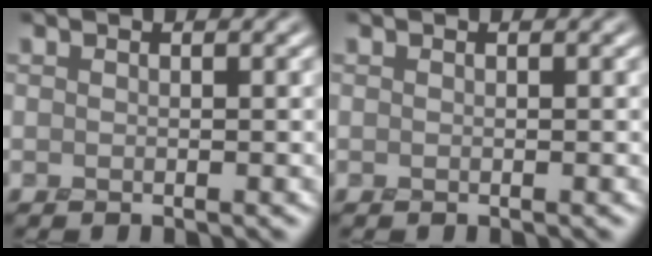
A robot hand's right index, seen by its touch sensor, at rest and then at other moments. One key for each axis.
{"total": 0.0}